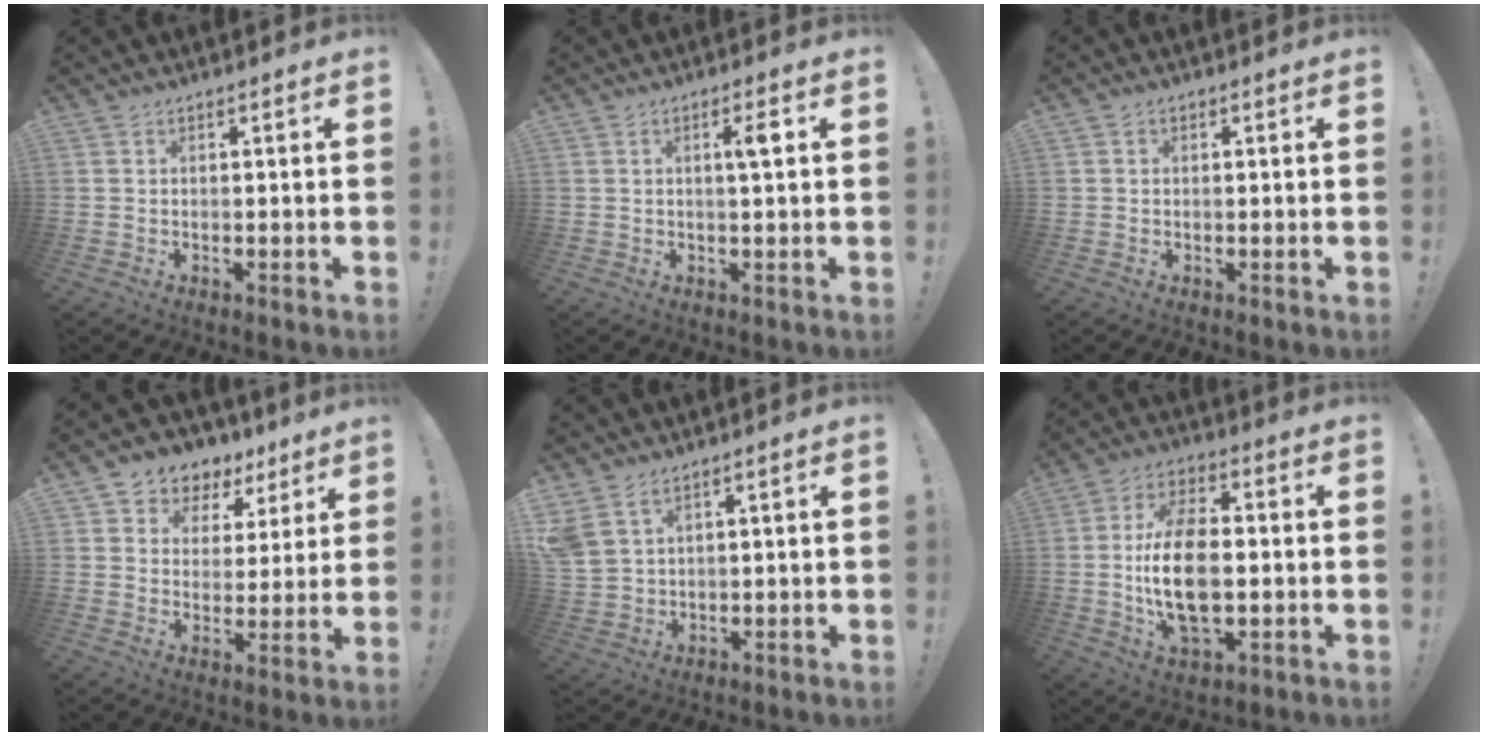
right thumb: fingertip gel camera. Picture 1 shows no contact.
{"total": 3.5, "force": [0.9, 0.3, 3.4], "torque": [-0.045, -0.005, 0.005]}
{"total": 0.8, "force": [0.2, 0.7, 0.3], "torque": [0.003, -0.001, 0.001]}
{"total": 7.0, "force": [3.8, 5.7, 1.1], "torque": [-0.010, -0.033, 0.076]}
{"total": 5.8, "force": [3.7, 3.4, 2.7], "torque": [-0.065, -0.010, 0.076]}
{"total": 16.3, "force": [-1.0, 9.6, 13.1], "torque": [-0.244, 0.000, -0.023]}